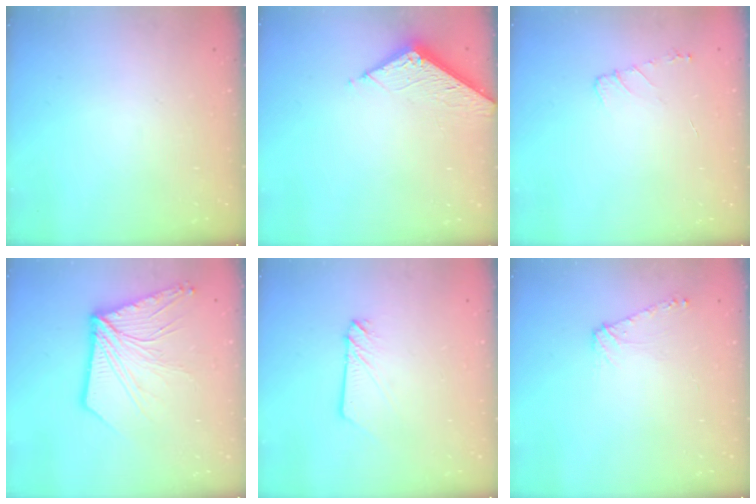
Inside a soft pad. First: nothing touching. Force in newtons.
{"total": 6.8, "press": 6.8, "slide": 0.5}
{"total": 5.4, "press": 5.3, "slide": 0.6}
{"total": 15.9, "press": 15.9, "slide": 1.3}
{"total": 3.0, "press": 3.0, "slide": 0.2}
{"total": 7.9, "press": 7.9, "slide": 0.9}